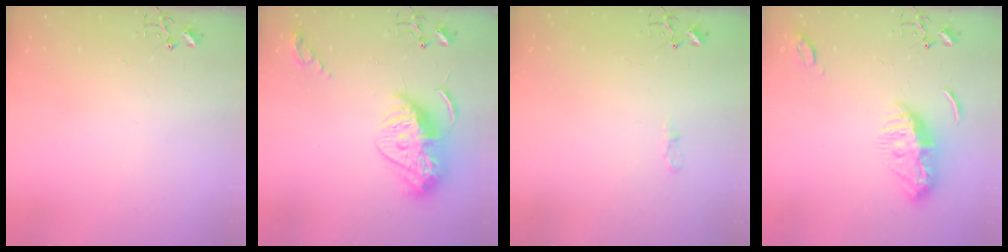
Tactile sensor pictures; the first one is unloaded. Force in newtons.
{"total": 16.0, "press": 16.0, "slide": 0.9}
{"total": 5.0, "press": 4.9, "slide": 0.6}
{"total": 10.4, "press": 10.4, "slide": 0.1}